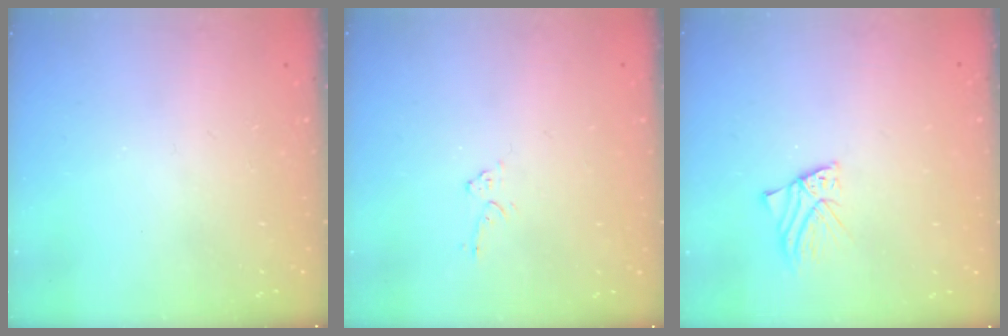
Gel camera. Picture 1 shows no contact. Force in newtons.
{"total": 4.1, "press": 4.0, "slide": 0.5}
{"total": 2.9, "press": 2.9, "slide": 0.2}